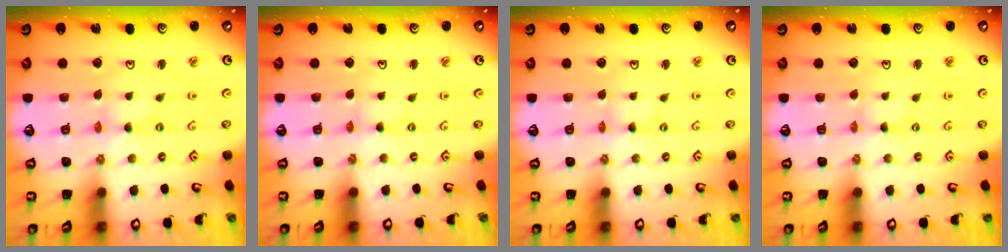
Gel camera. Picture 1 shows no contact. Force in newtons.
{"total": 0.0}
{"total": 0.0}
{"total": 0.0}